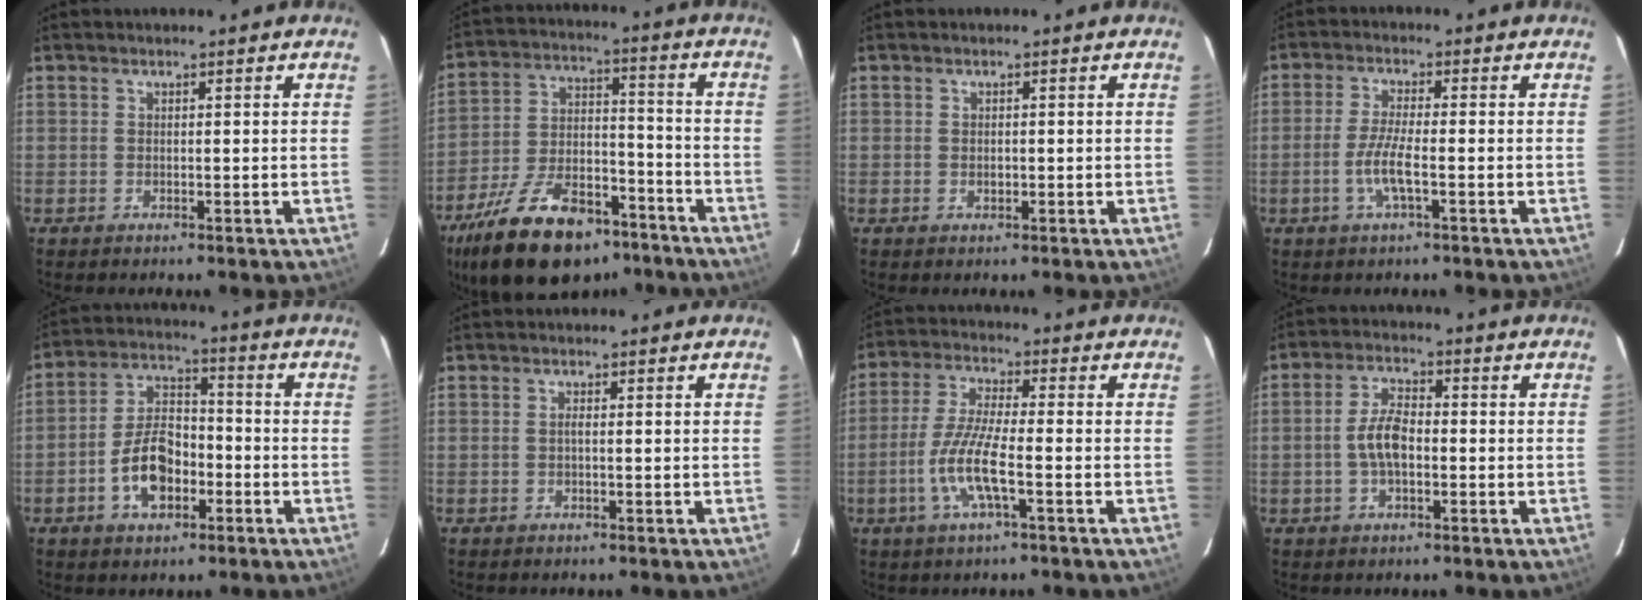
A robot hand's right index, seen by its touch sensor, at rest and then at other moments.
{"total": 22.6, "force": [-15.4, 10.5, 12.8], "torque": [-0.249, -0.004, -0.242]}
{"total": 1.0, "force": [-0.1, 0.9, 0.4], "torque": [-0.005, 0.001, 0.001]}
{"total": 5.2, "force": [-1.8, 0.5, 4.8], "torque": [-0.099, -0.006, -0.036]}
{"total": 10.3, "force": [-4.0, 6.0, 7.4], "torque": [-0.148, 0.021, -0.064]}
{"total": 0.6, "force": [-0.1, -0.1, 0.6], "torque": [-0.009, 0.003, -0.005]}
{"total": 8.9, "force": [-3.1, 1.2, 8.3], "torque": [-0.175, -0.005, -0.061]}
{"total": 5.9, "force": [-1.0, 2.8, 5.1], "torque": [-0.102, 0.011, -0.018]}